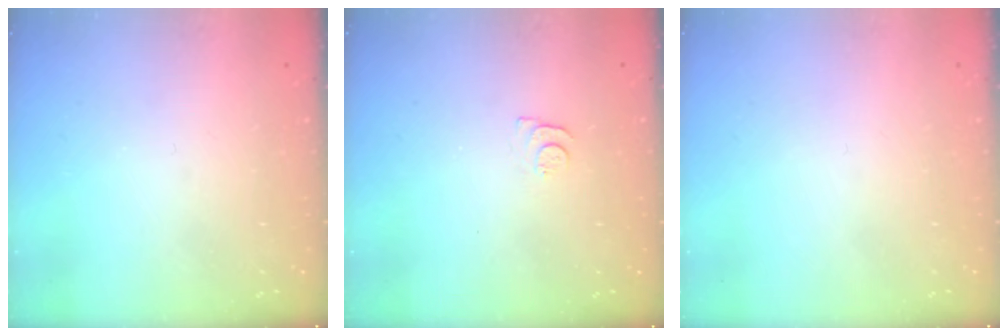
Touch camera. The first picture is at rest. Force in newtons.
{"total": 5.6, "press": 5.6, "slide": 0.7}
{"total": 1.6, "press": 1.6, "slide": 0.1}